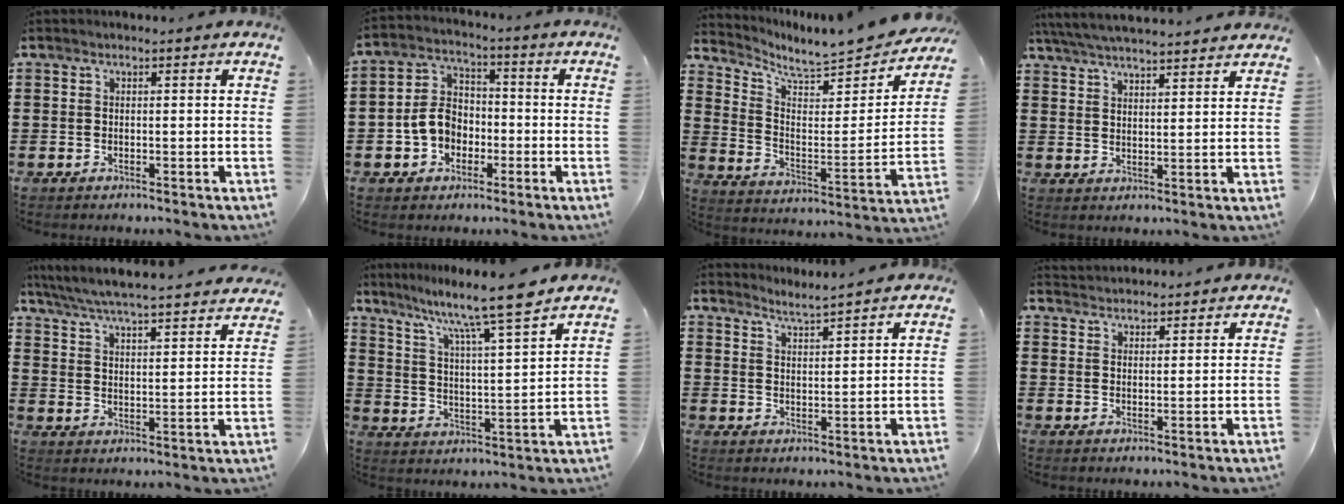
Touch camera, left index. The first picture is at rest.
{"total": 6.4, "force": [-1.9, 5.2, 3.3], "torque": [-0.090, 0.013, -0.043]}
{"total": 6.0, "force": [5.6, 0.9, 1.8], "torque": [-0.060, -0.049, 0.092]}
{"total": 5.0, "force": [4.9, 0.0, 1.3], "torque": [-0.043, -0.020, 0.086]}
{"total": 5.7, "force": [5.5, -0.4, 1.5], "torque": [-0.055, -0.041, 0.092]}
{"total": 8.9, "force": [7.5, -0.6, 4.7], "torque": [-0.109, -0.049, 0.119]}
{"total": 3.0, "force": [2.9, -0.7, -0.1], "torque": [-0.008, -0.017, 0.052]}
{"total": 2.7, "force": [2.7, 0.1, -0.6], "torque": [0.003, -0.005, 0.052]}